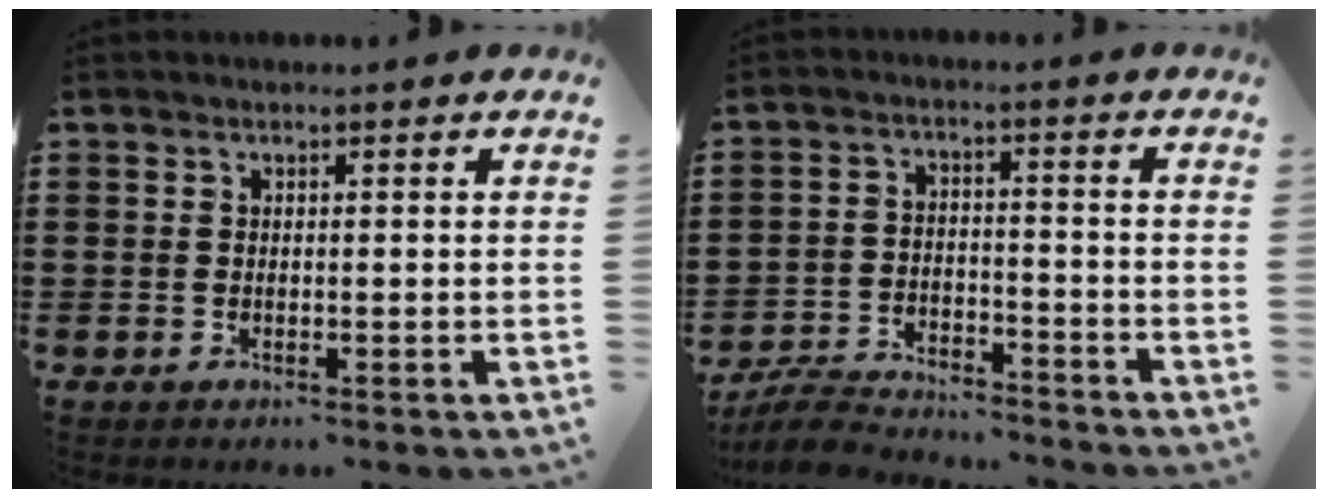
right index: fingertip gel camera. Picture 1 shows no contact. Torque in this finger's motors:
{"motor_torque": [-1.05, 1.01, -0.04, -0.04]}